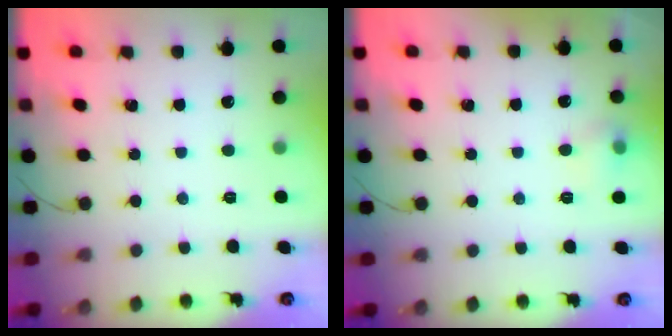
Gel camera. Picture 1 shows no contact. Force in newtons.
{"total": 5.2, "press": 5.1, "slide": 1.1}